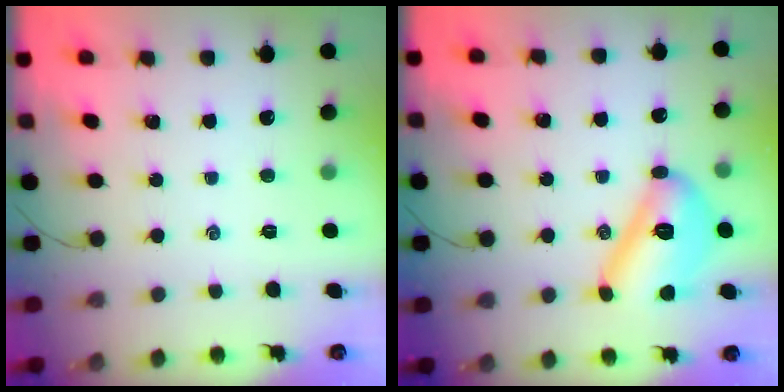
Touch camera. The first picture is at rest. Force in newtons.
{"total": 14.1, "press": 14.1, "slide": 1.0}